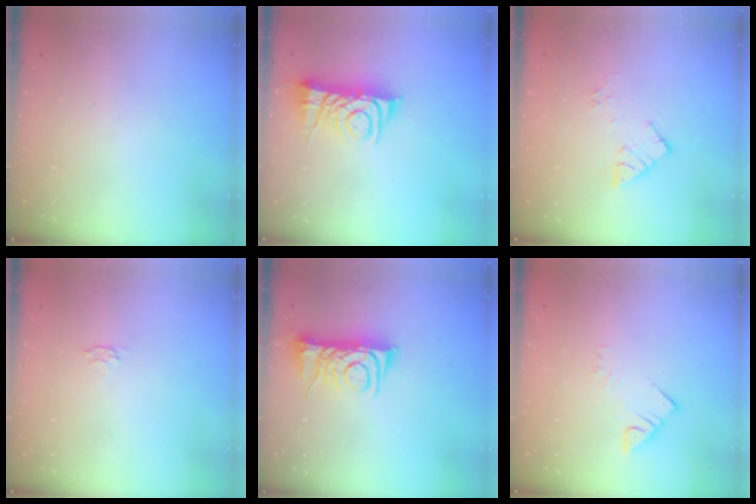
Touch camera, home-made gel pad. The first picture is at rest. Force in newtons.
{"total": 8.6, "press": 8.5, "slide": 1.0}
{"total": 7.2, "press": 7.2, "slide": 0.5}
{"total": 2.8, "press": 2.7, "slide": 0.5}
{"total": 8.8, "press": 8.8, "slide": 0.3}
{"total": 2.8, "press": 2.8, "slide": 0.2}